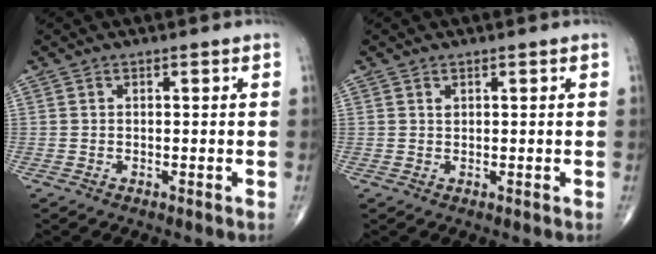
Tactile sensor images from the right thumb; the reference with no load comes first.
{"total": 0.6, "force": [0.4, 0.4, 0.3], "torque": [-0.002, 0.000, 0.008]}